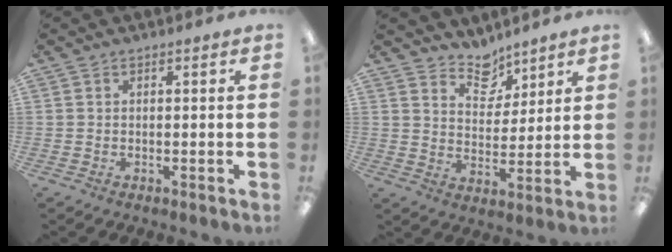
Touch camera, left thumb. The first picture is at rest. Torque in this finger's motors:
{"motor_torque": [0.07, -0.06, -0.26, -0.34, 0.04]}